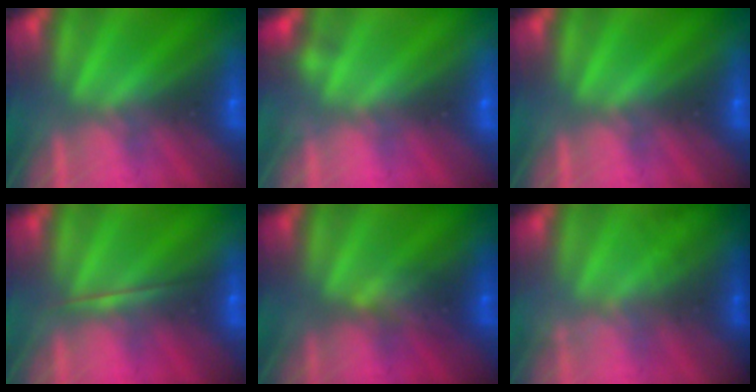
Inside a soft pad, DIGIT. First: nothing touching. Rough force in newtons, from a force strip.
{"total": 2.1}
{"total": 0.0}
{"total": 1.7}
{"total": 2.3}
{"total": 1.7}